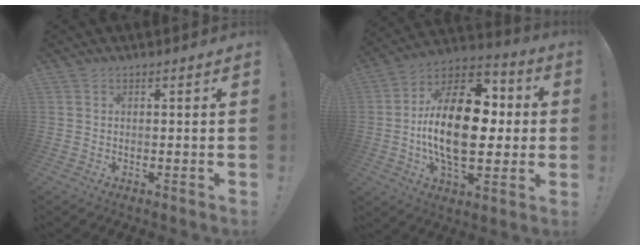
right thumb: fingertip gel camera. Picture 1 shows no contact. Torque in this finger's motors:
{"motor_torque": [1.63, 3.38, 1.54, -1.03, 0.24]}